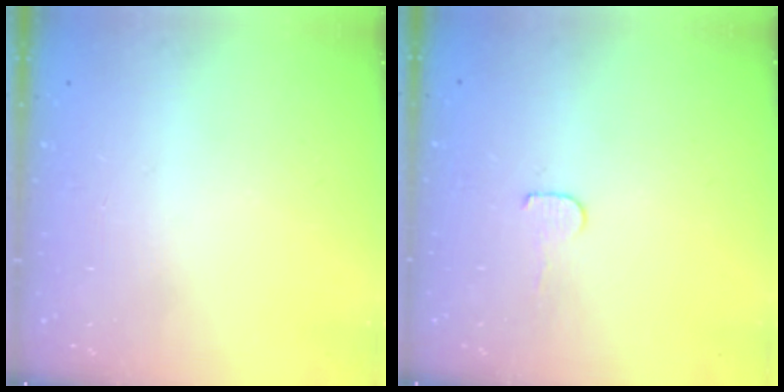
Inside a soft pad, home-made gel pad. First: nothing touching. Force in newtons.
{"total": 3.5, "press": 3.5, "slide": 0.4}